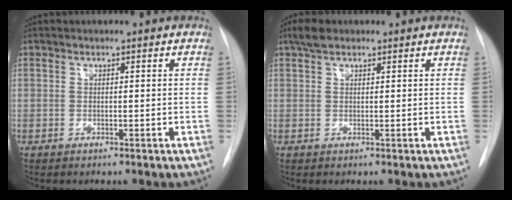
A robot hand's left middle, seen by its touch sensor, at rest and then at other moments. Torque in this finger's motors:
{"motor_torque": [0.26, -0.21, -0.13, -0.03]}